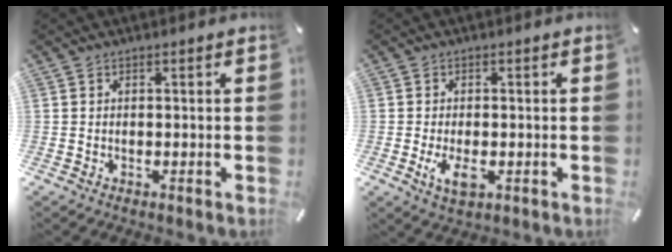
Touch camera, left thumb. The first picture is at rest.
{"total": 4.9, "force": [-1.3, 2.6, 4.0], "torque": [-0.091, -0.009, -0.029]}